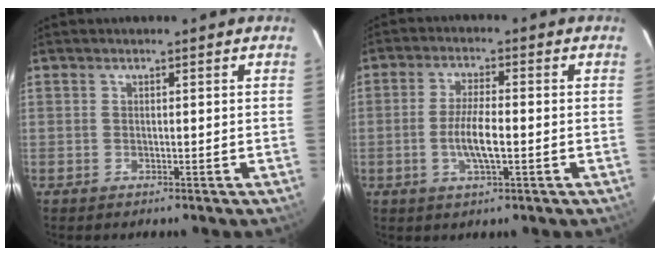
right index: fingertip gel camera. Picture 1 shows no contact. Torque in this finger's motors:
{"motor_torque": [0.79, -0.67, 0.57, 0.07]}